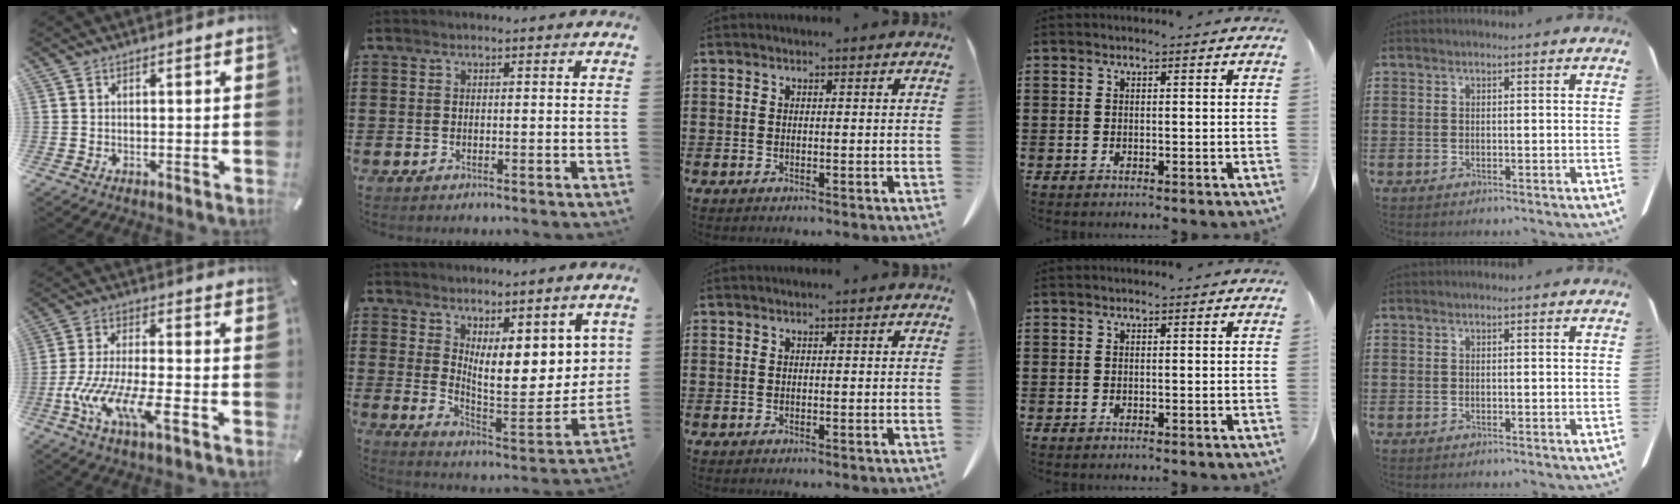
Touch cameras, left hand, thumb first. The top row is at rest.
{"thumb": {"total": 13.6, "force": [-6.4, 4.3, 11.2], "torque": [-0.232, 0.004, -0.112]}, "index": {"total": 7.9, "force": [4.4, 2.7, 6.1], "torque": [-0.108, -0.042, 0.076]}}